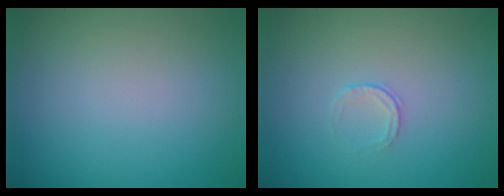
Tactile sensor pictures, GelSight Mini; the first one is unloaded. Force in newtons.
{"total": 0.7, "press": 0.5, "slide": 0.5}